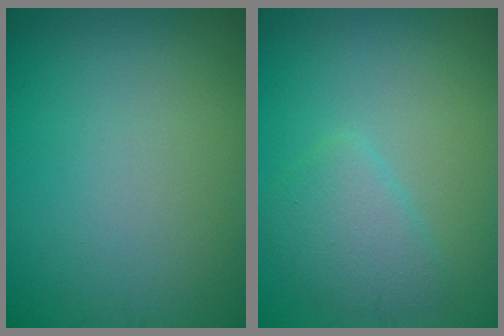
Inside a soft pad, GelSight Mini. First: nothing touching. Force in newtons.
{"total": 2.7, "press": 2.7, "slide": 0.2}